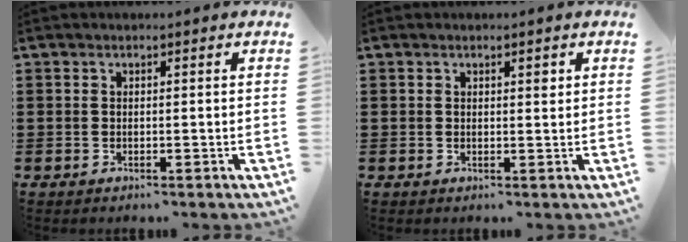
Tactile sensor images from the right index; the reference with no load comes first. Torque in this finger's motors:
{"motor_torque": [-0.40, 0.17, 0.13, 0.00]}